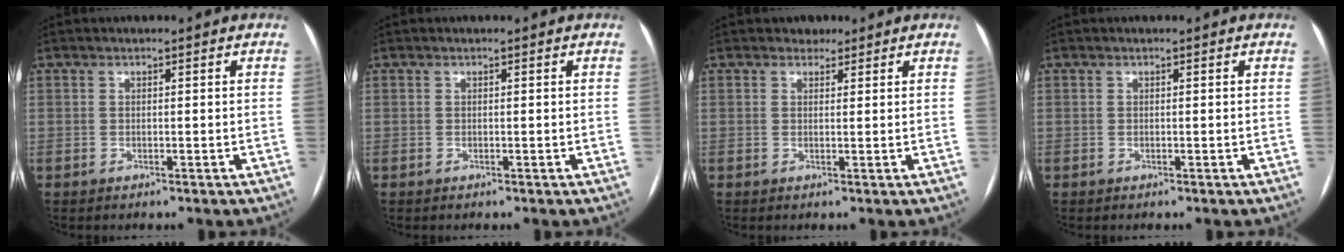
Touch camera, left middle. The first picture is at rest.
{"total": 0.0}
{"total": 1.6, "force": [1.2, 1.1, 0.0], "torque": [0.000, 0.001, 0.014]}
{"total": 0.0}